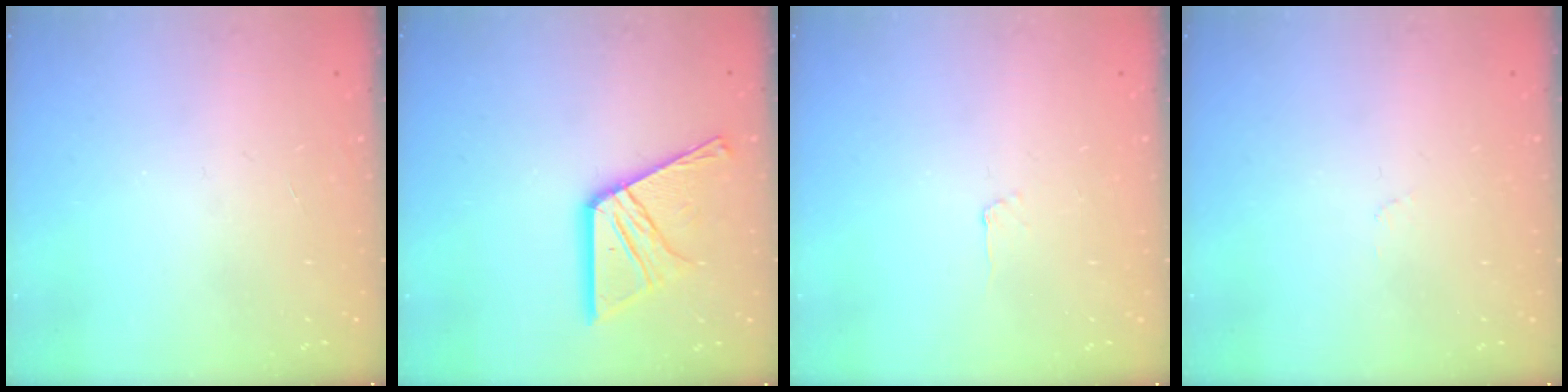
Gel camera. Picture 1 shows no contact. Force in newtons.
{"total": 16.1, "press": 16.1, "slide": 1.5}
{"total": 2.5, "press": 2.5, "slide": 0.3}
{"total": 2.5, "press": 2.4, "slide": 0.3}